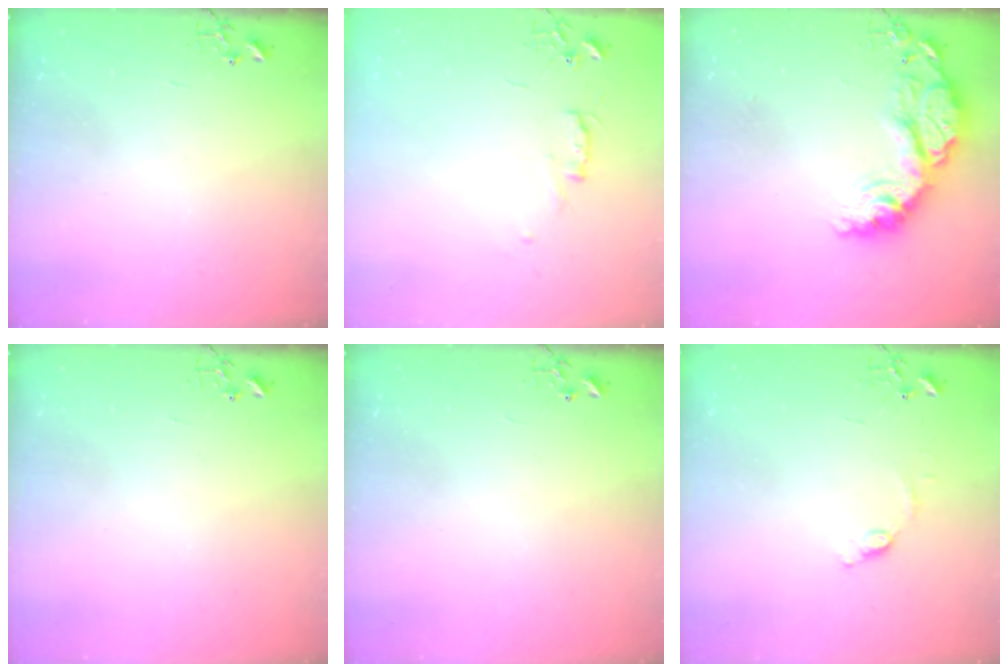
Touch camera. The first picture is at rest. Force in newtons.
{"total": 5.8, "press": 5.7, "slide": 0.7}
{"total": 19.9, "press": 19.9, "slide": 1.4}
{"total": 0.0}
{"total": 0.0}
{"total": 7.3, "press": 7.3, "slide": 0.7}